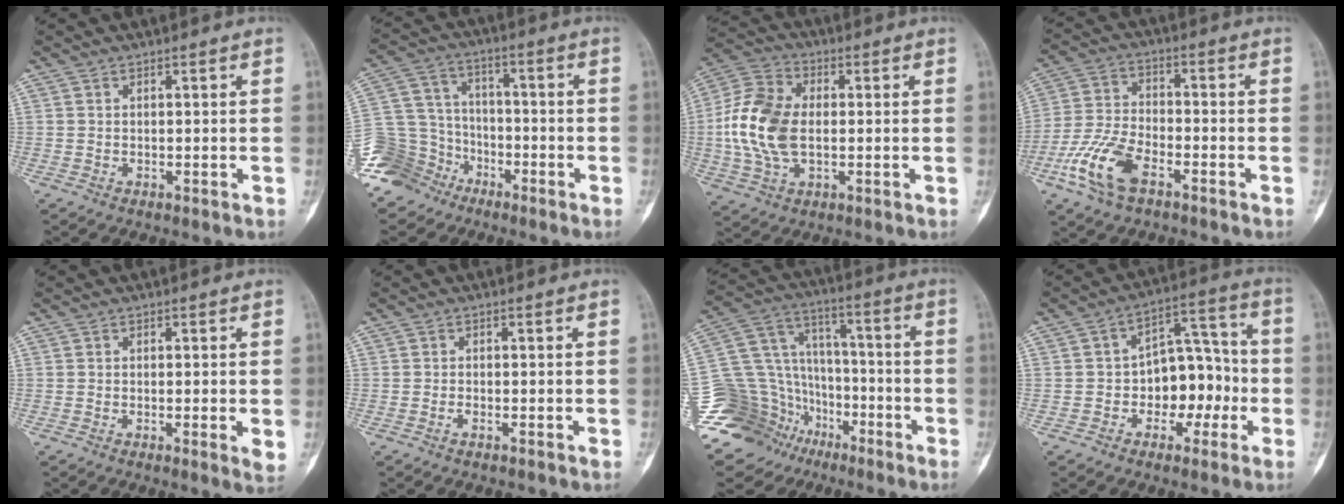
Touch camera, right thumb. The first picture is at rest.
{"total": 13.4, "force": [-8.8, 9.9, 2.1], "torque": [-0.039, 0.069, -0.165]}
{"total": 15.4, "force": [-0.3, 9.7, 11.9], "torque": [-0.243, 0.016, -0.007]}
{"total": 11.3, "force": [-5.8, 5.5, 8.0], "torque": [-0.175, 0.020, -0.115]}
{"total": 2.9, "force": [-0.3, 0.5, 2.9], "torque": [-0.045, -0.010, -0.008]}
{"total": 0.8, "force": [-0.5, 0.3, 0.6], "torque": [-0.011, 0.001, -0.012]}
{"total": 23.8, "force": [-12.3, 17.7, 10.1], "torque": [-0.188, 0.099, -0.207]}
{"total": 11.8, "force": [-2.6, 7.8, 8.4], "torque": [-0.078, 0.052, -0.044]}